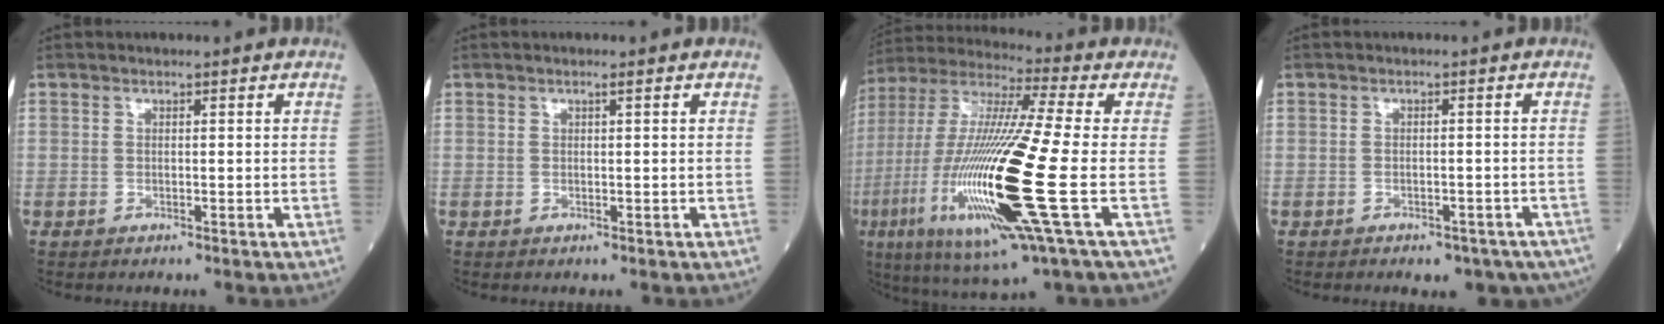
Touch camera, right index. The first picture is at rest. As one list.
[{"total": 0.8, "force": [0.4, 0.2, 0.7], "torque": [-0.021, 0.004, 0.008]}, {"total": 26.9, "force": [-5.8, 2.5, 26.1], "torque": [-0.576, -0.044, -0.116]}, {"total": 9.8, "force": [-6.7, 5.2, 5.0], "torque": [-0.075, 0.017, -0.081]}]